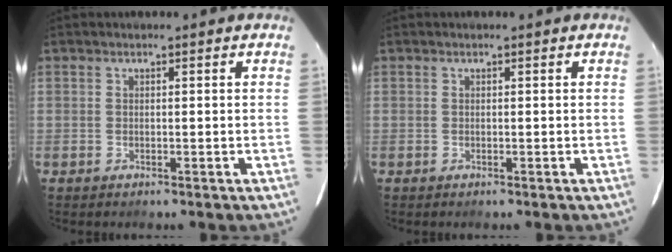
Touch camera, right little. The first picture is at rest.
{"total": 0.0}